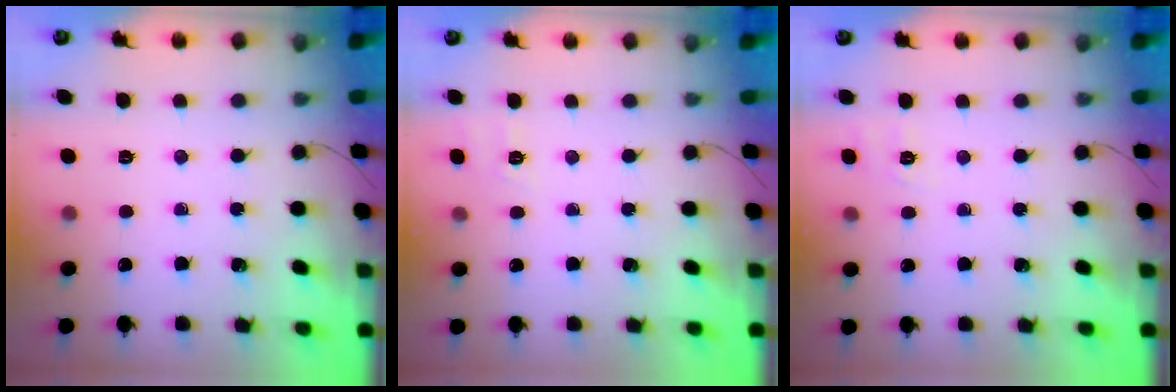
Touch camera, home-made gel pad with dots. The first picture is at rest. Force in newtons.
{"total": 7.1, "press": 6.8, "slide": 2.0}
{"total": 1.8, "press": 0.1, "slide": 1.8}